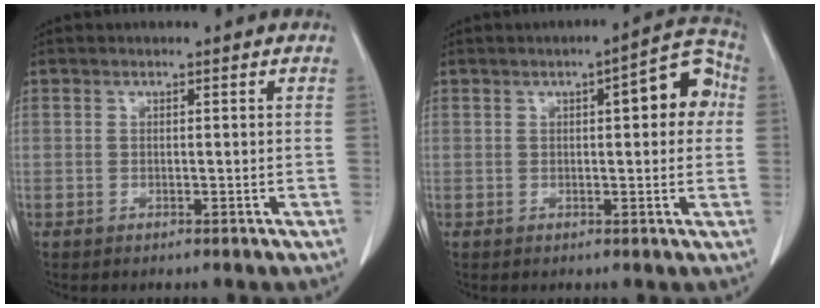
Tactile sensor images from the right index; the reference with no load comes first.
{"total": 7.8, "force": [1.5, 2.1, 7.3], "torque": [-0.084, 0.025, 0.012]}